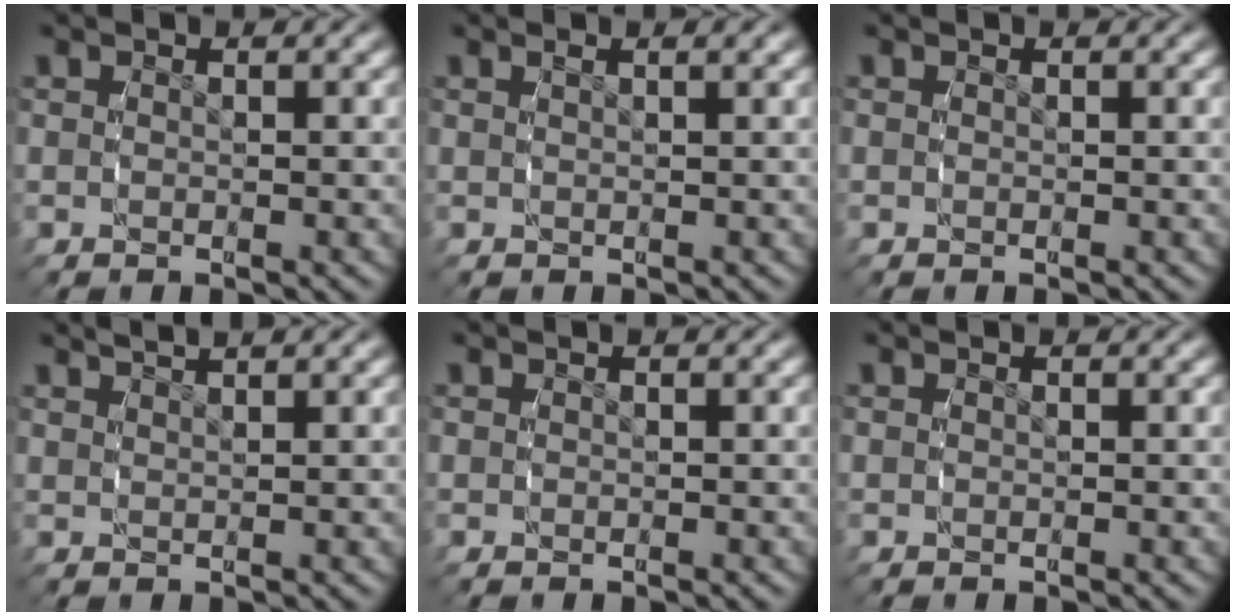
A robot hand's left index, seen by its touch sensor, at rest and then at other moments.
{"total": 0.9, "force": [0.5, -0.5, 0.5], "torque": [-0.003, 0.005, 0.010]}
{"total": 0.0}
{"total": 1.8, "force": [1.7, -0.4, 0.3], "torque": [0.001, 0.004, 0.033]}
{"total": 0.0}
{"total": 0.0}